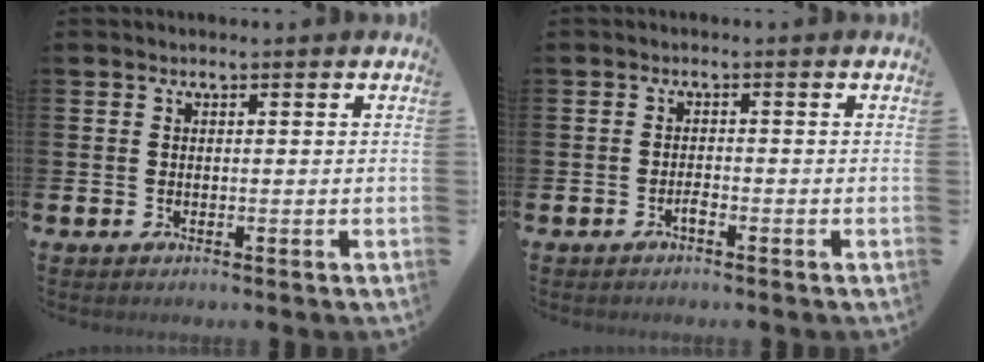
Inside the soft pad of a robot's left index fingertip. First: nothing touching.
{"total": 1.0, "force": [-0.8, 0.2, 0.5], "torque": [-0.013, -0.004, -0.015]}